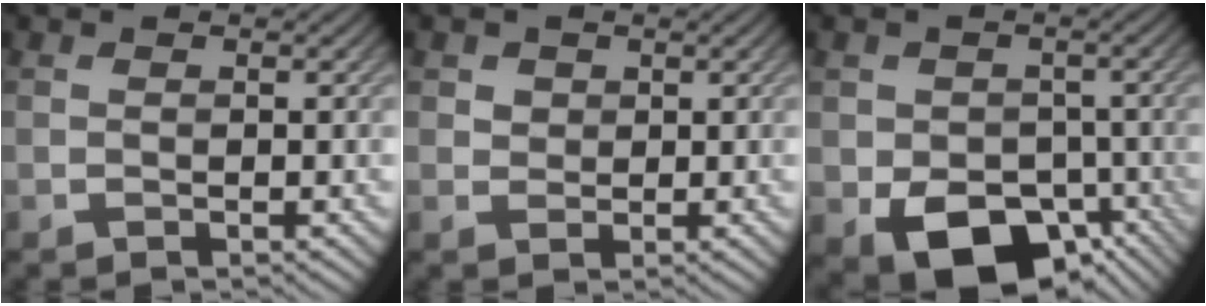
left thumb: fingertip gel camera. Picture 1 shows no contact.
{"total": 1.7, "force": [0.7, 1.4, 0.5], "torque": [-0.012, -0.003, 0.009]}
{"total": 10.2, "force": [-4.4, 7.2, 5.9], "torque": [-0.100, -0.034, -0.065]}